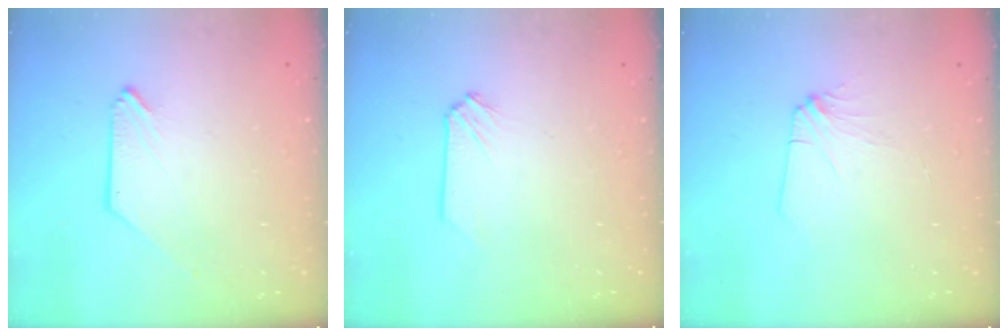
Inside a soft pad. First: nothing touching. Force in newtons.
{"total": 0.0}
{"total": 3.0, "press": 3.0, "slide": 0.3}